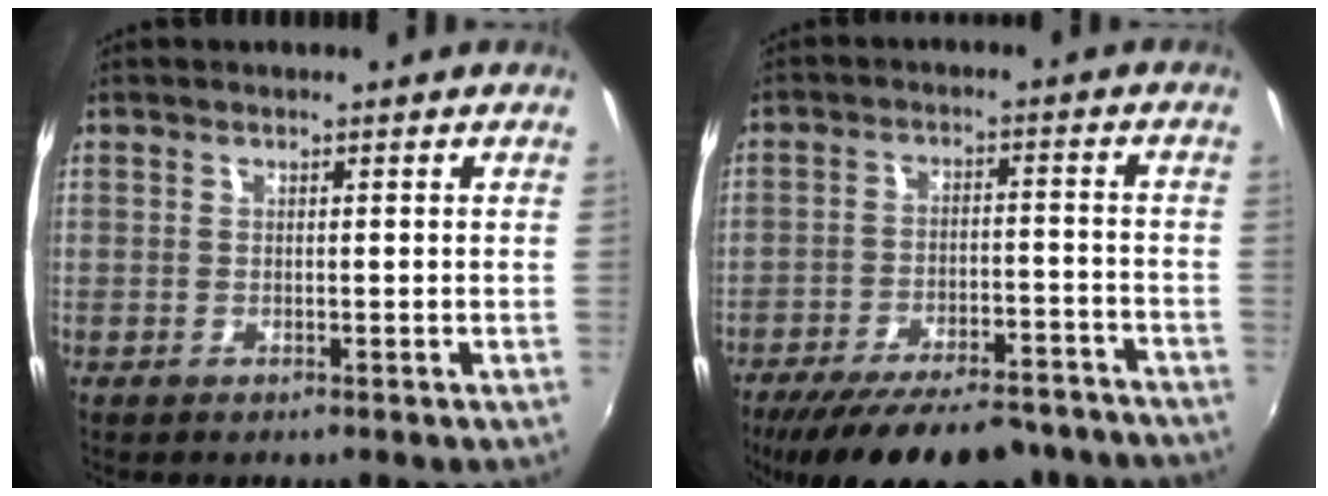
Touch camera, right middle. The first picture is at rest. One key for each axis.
{"total": 22.4, "fx": -18.8, "fy": 6.9, "fz": 10.0, "tx": -0.186, "ty": -0.015, "tz": -0.255}